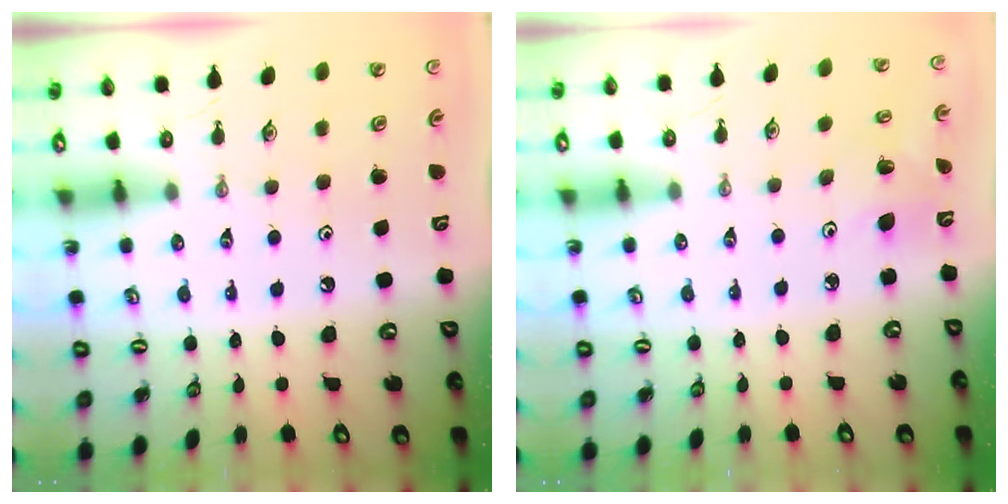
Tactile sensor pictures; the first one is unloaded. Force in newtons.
{"total": 4.3, "press": 3.9, "slide": 1.8}